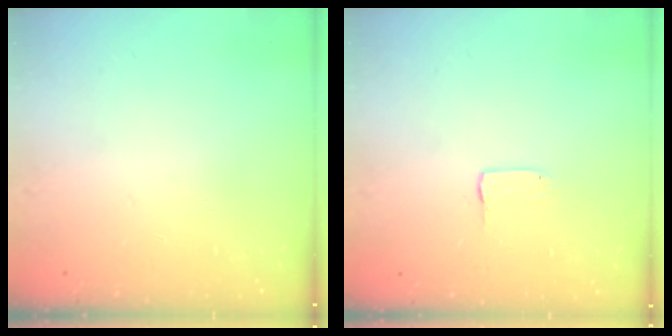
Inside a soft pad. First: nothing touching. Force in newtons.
{"total": 1.0, "press": 1.0, "slide": 0.1}